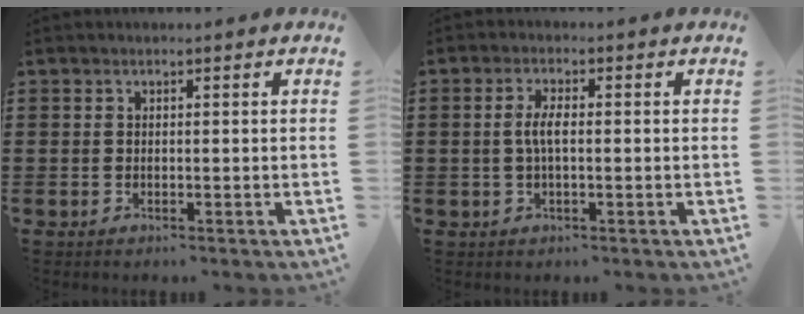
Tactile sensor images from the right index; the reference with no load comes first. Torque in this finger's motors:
{"motor_torque": [0.78, 0.49, 0.27, 0.12]}